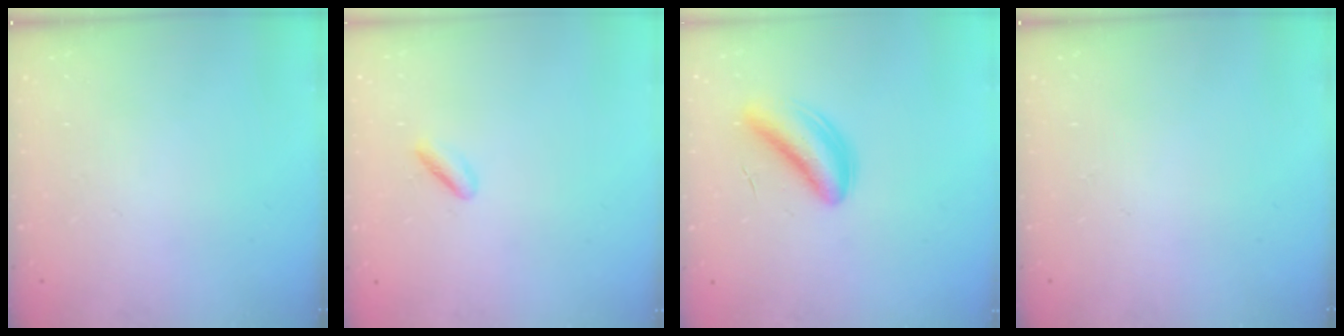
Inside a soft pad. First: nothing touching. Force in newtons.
{"total": 1.6, "press": 1.2, "slide": 1.1}
{"total": 6.0, "press": 5.7, "slide": 1.9}
{"total": 0.0}